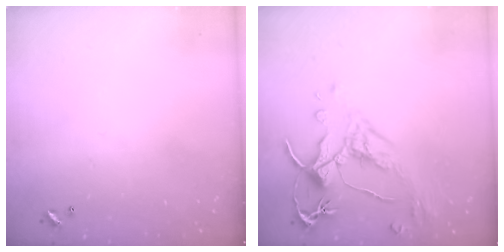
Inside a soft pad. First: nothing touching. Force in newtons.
{"total": 2.6, "press": 2.2, "slide": 1.4}